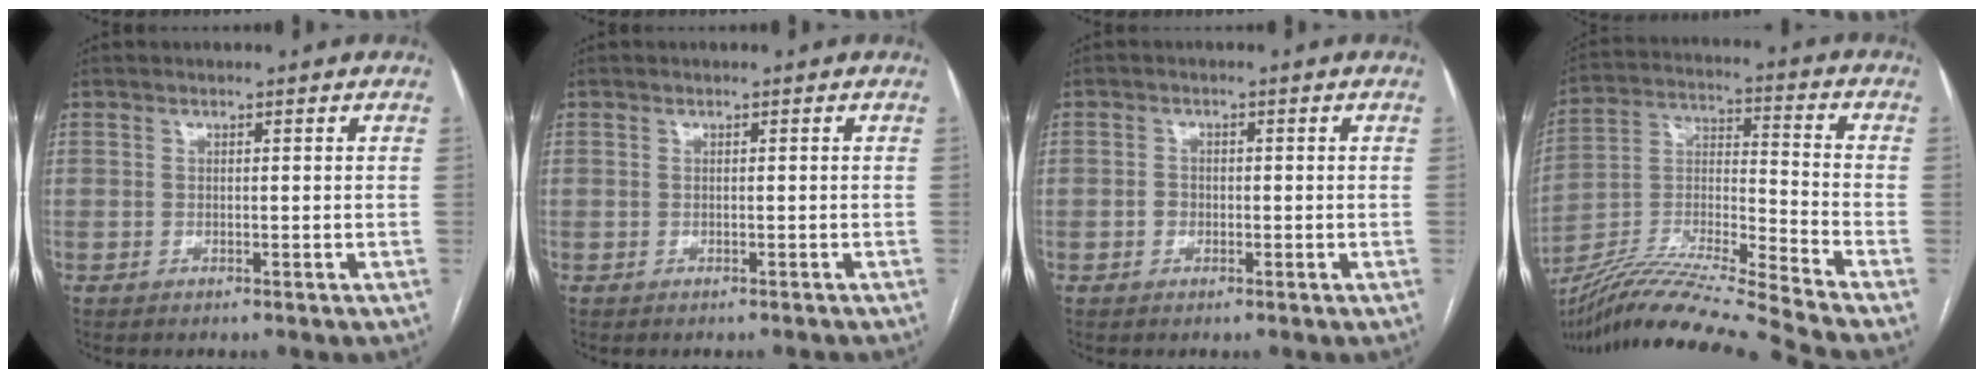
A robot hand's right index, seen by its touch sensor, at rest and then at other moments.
{"total": 0.7, "force": [-0.5, 0.4, -0.1], "torque": [-0.001, 0.004, -0.008]}
{"total": 1.3, "force": [-0.4, 1.1, 0.6], "torque": [-0.007, 0.005, -0.006]}
{"total": 19.3, "force": [-17.2, -2.9, 8.5], "torque": [-0.173, -0.008, -0.311]}